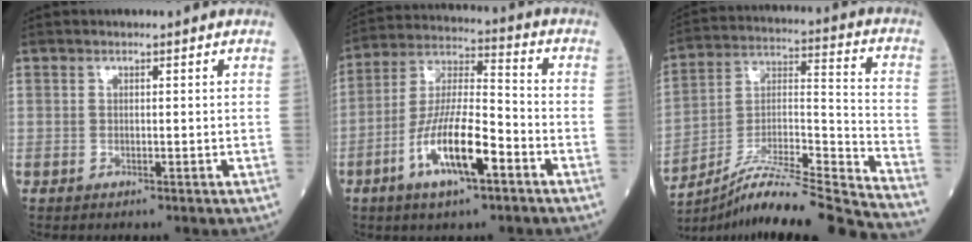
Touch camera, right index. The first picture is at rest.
{"total": 13.2, "force": [-5.7, 2.9, 11.5], "torque": [-0.227, -0.003, -0.105]}
{"total": 24.0, "force": [-21.8, -1.5, 10.0], "torque": [-0.148, -0.008, -0.349]}